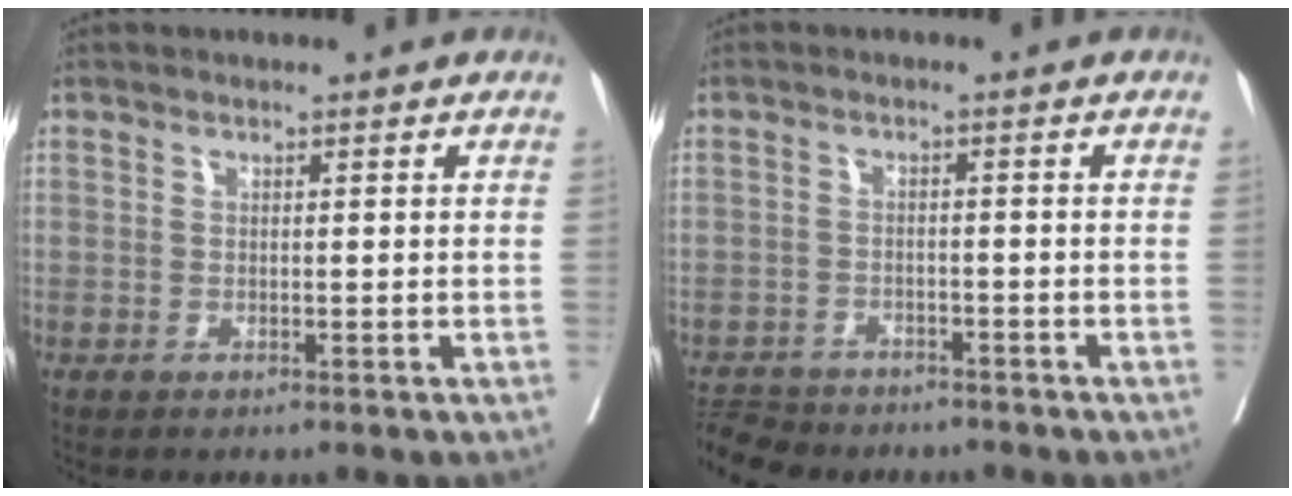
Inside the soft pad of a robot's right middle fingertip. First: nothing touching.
{"total": 7.7, "force": [-7.1, 2.5, 1.6], "torque": [-0.034, -0.007, -0.111]}